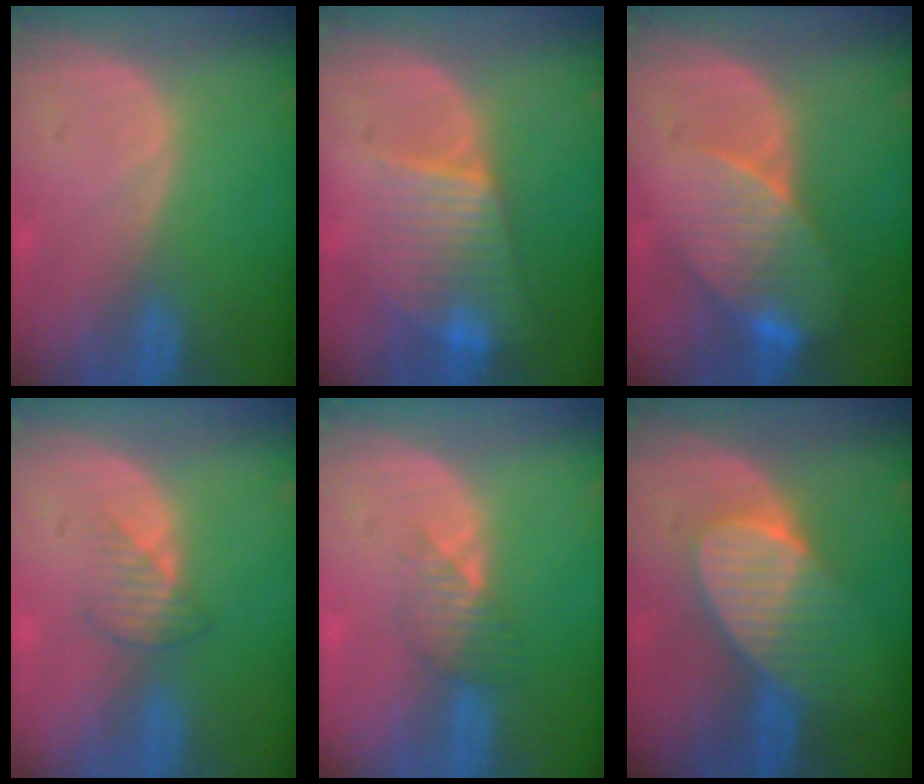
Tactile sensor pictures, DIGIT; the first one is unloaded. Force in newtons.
{"total": 7.1, "press": 6.8, "slide": 1.9}
{"total": 8.4, "press": 7.6, "slide": 3.6}
{"total": 2.5, "press": 2.5, "slide": 0.3}
{"total": 3.6, "press": 3.2, "slide": 1.6}
{"total": 6.9, "press": 6.9, "slide": 0.4}